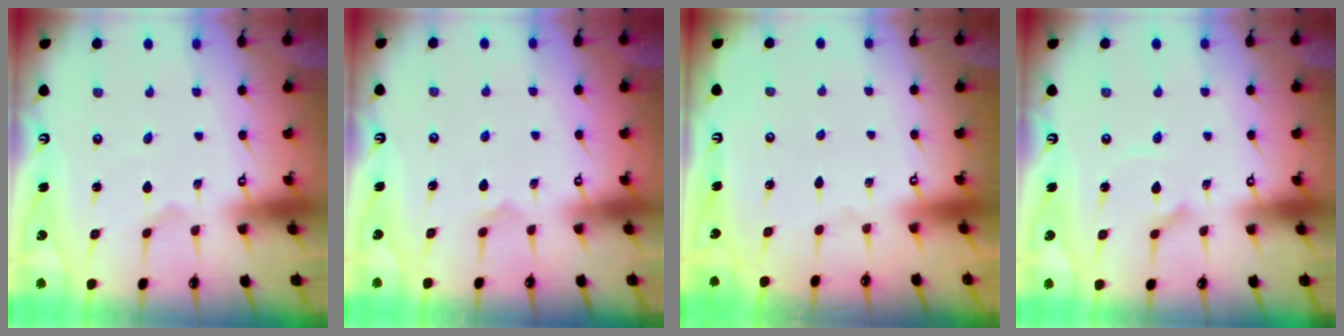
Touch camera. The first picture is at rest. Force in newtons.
{"total": 4.1, "press": 4.1, "slide": 0.5}
{"total": 0.0}
{"total": 3.4, "press": 3.3, "slide": 0.3}